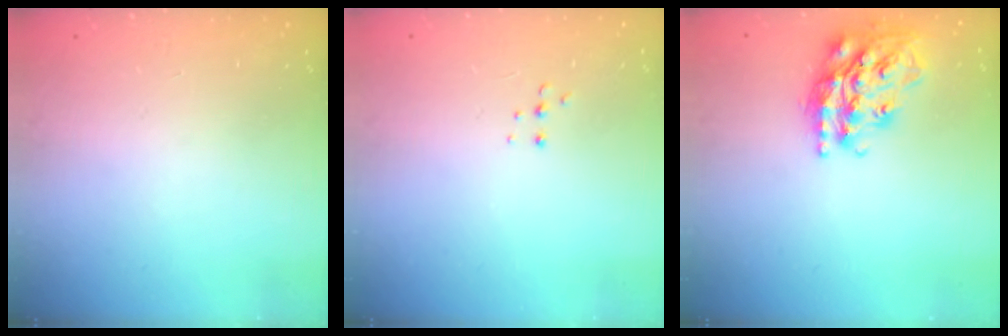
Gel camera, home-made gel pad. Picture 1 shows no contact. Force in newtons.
{"total": 4.0, "press": 3.9, "slide": 0.8}
{"total": 21.4, "press": 21.4, "slide": 1.6}